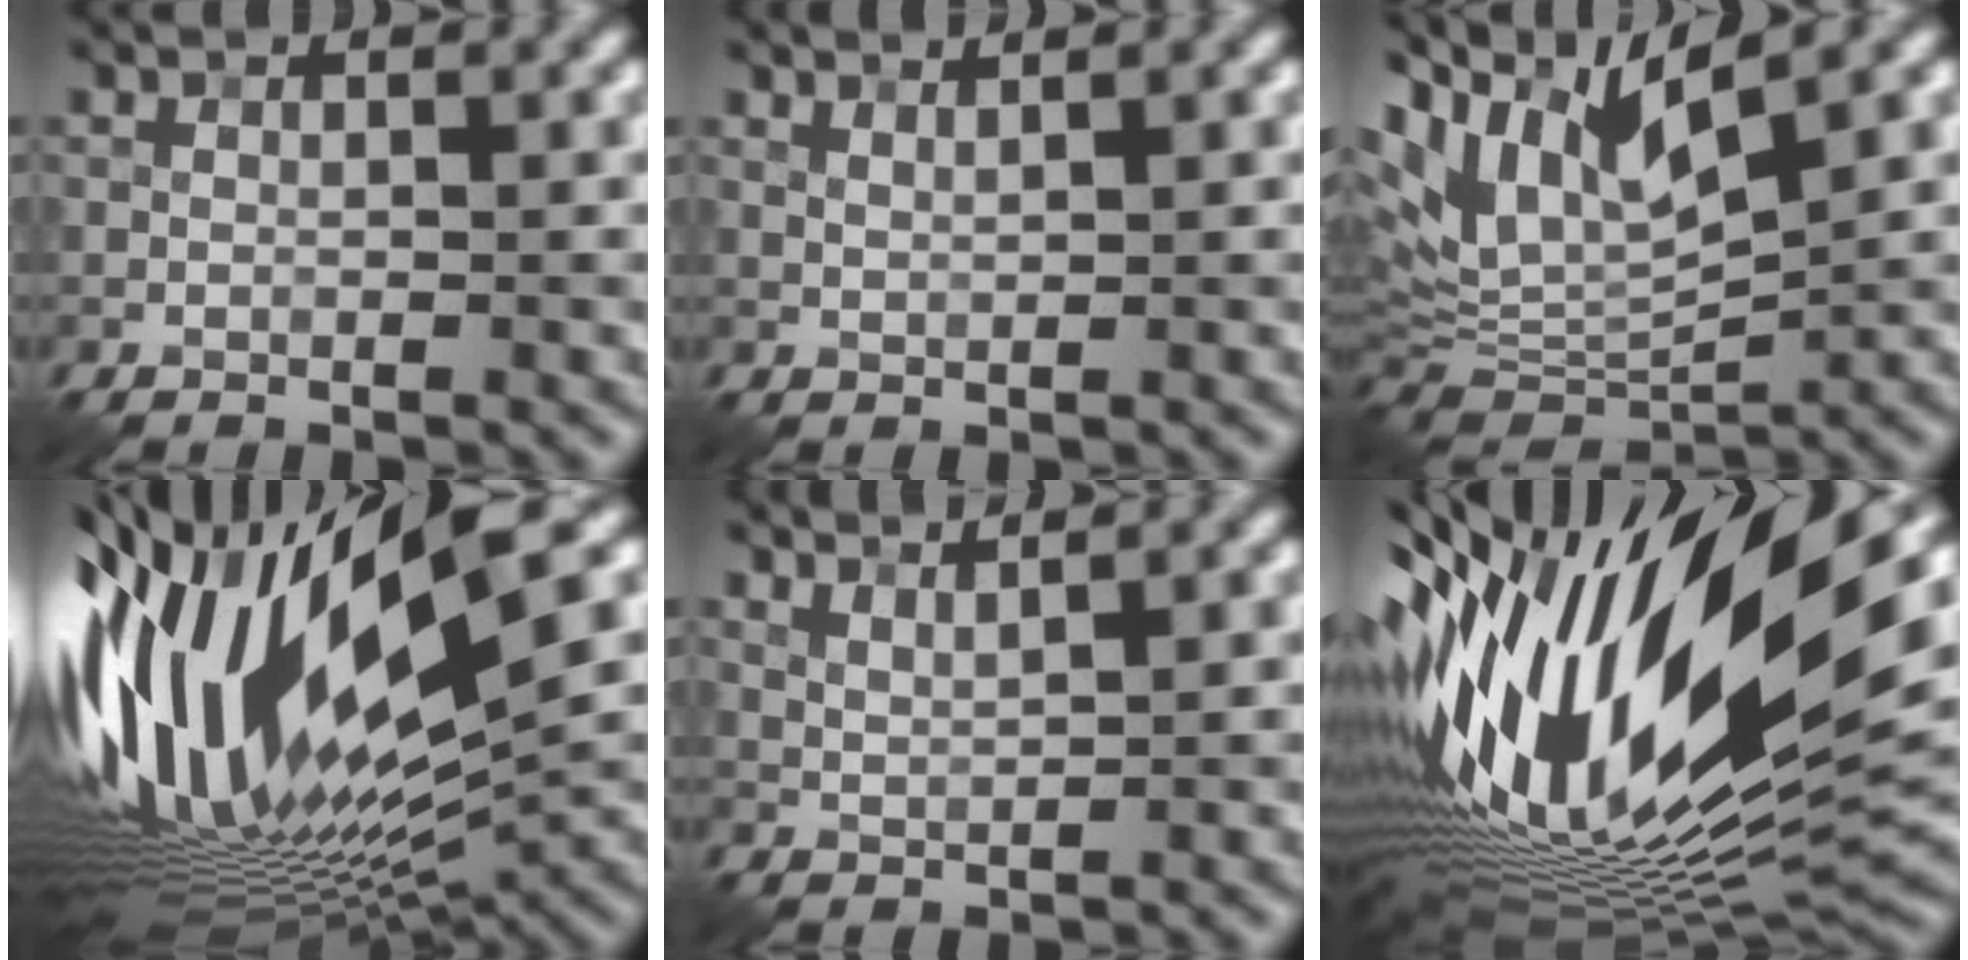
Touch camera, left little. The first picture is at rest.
{"total": 1.9, "force": [1.5, 0.5, 1.0], "torque": [-0.014, -0.003, 0.015]}
{"total": 9.3, "force": [3.8, 3.7, 7.7], "torque": [-0.163, 0.004, 0.066]}
{"total": 18.4, "force": [2.0, 6.1, 17.2], "torque": [-0.333, -0.026, 0.039]}
{"total": 2.5, "force": [2.1, 0.5, 1.3], "torque": [-0.025, 0.002, 0.034]}
{"total": 19.8, "force": [3.8, 7.9, 17.7], "torque": [-0.328, -0.014, 0.054]}